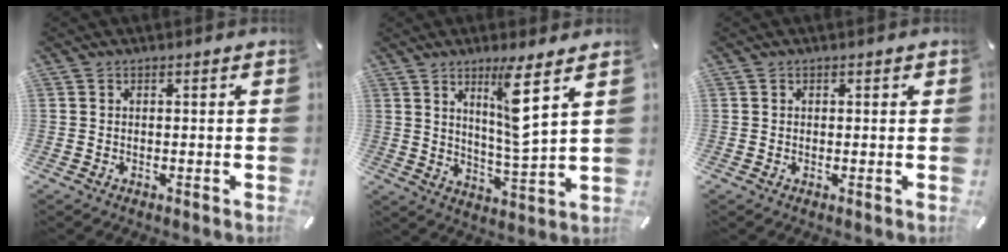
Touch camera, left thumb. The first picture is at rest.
{"total": 10.7, "force": [5.3, 1.4, 9.2], "torque": [-0.148, -0.030, 0.082]}
{"total": 0.6, "force": [0.1, 0.6, 0.2], "torque": [-0.005, 0.004, 0.001]}